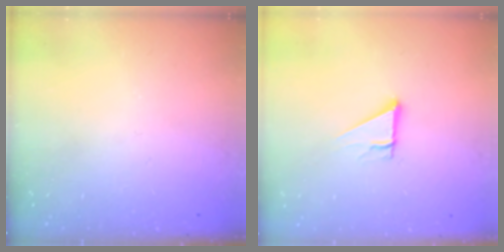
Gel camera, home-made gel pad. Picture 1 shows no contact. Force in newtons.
{"total": 3.8, "press": 3.8, "slide": 0.3}